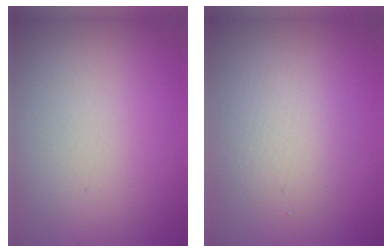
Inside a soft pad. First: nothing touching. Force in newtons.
{"total": 2.6, "press": 2.6, "slide": 0.2}